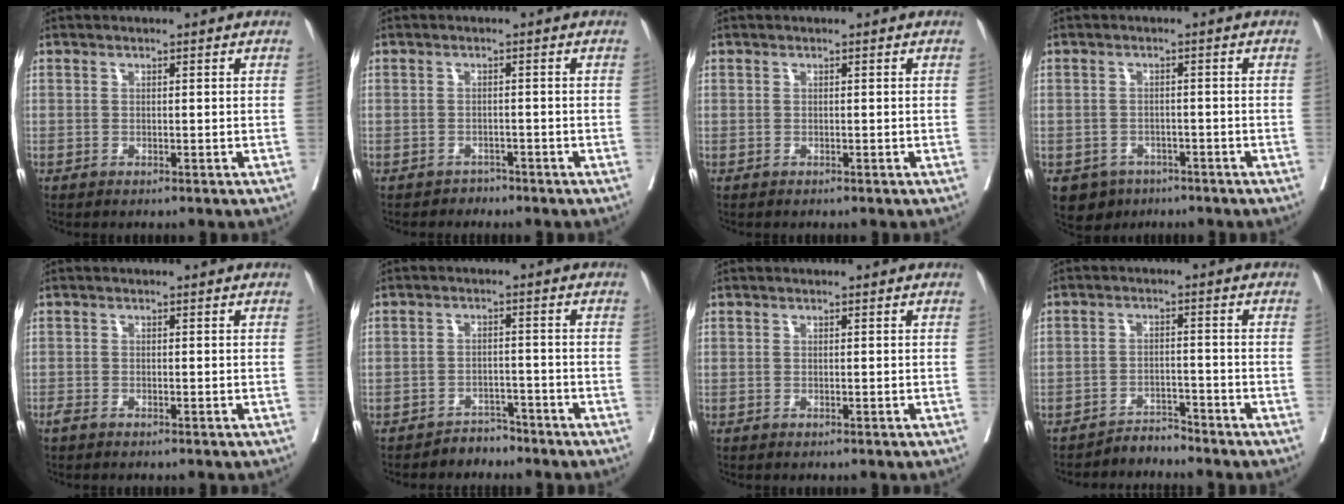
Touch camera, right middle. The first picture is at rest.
{"total": 1.3, "force": [-1.2, 0.6, -0.4], "torque": [0.002, -0.001, -0.021]}
{"total": 0.0}
{"total": 4.4, "force": [-2.9, 3.3, 0.7], "torque": [-0.011, 0.002, -0.040]}
{"total": 0.9, "force": [-0.8, 0.2, 0.5], "torque": [-0.016, -0.004, -0.016]}
{"total": 2.9, "force": [-2.6, 1.1, -0.3], "torque": [0.004, 0.001, -0.040]}
{"total": 0.0}
{"total": 2.9, "force": [-2.9, 0.0, -0.6], "torque": [0.015, -0.008, -0.047]}